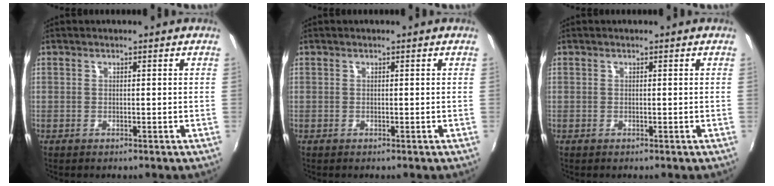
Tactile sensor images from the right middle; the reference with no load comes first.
{"total": 0.0}
{"total": 0.0}